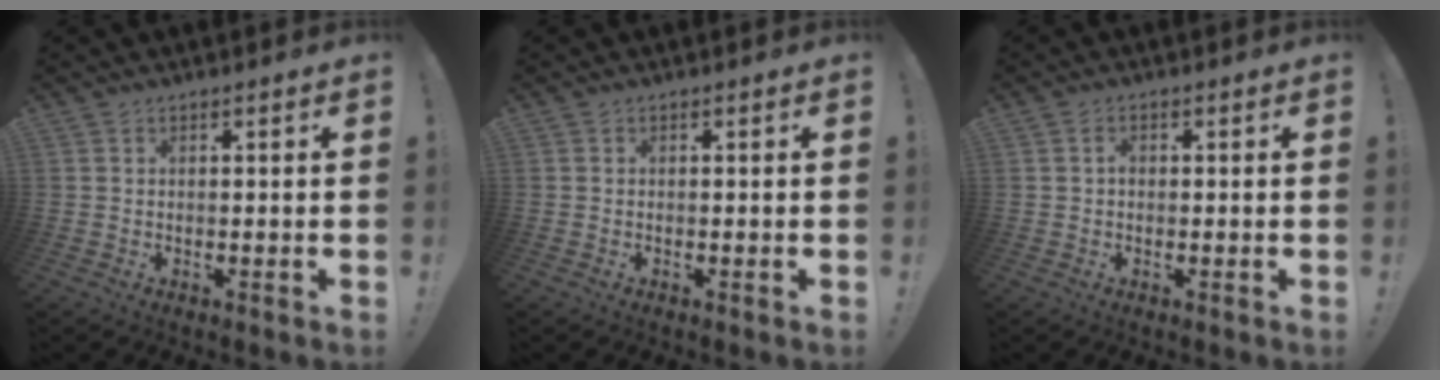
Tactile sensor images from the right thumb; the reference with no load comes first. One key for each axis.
{"total": 0.0}
{"total": 1.3, "fx": -0.2, "fy": 1.1, "fz": 0.8, "tx": -0.018, "ty": 0.007, "tz": -0.003}